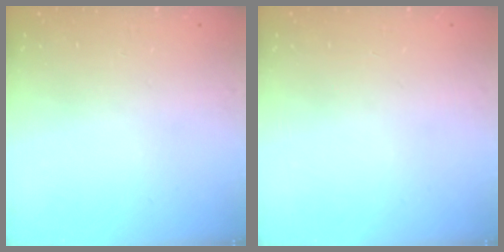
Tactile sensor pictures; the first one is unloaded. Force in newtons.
{"total": 0.0}